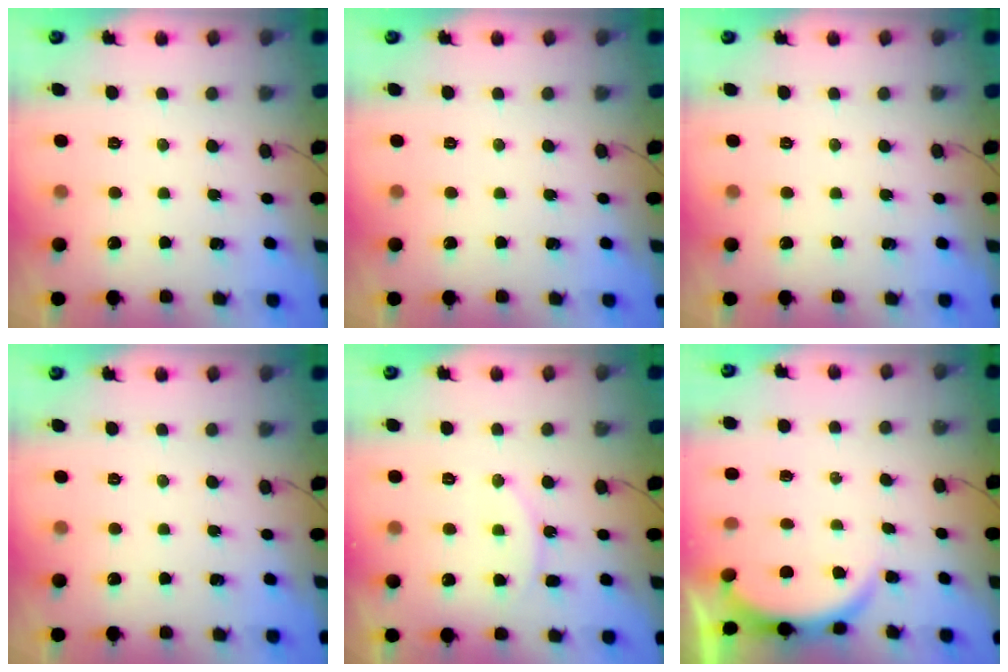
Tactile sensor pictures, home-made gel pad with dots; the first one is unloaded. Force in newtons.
{"total": 0.0}
{"total": 0.0}
{"total": 0.0}
{"total": 10.4, "press": 10.4, "slide": 0.8}
{"total": 3.4, "press": 3.3, "slide": 0.6}